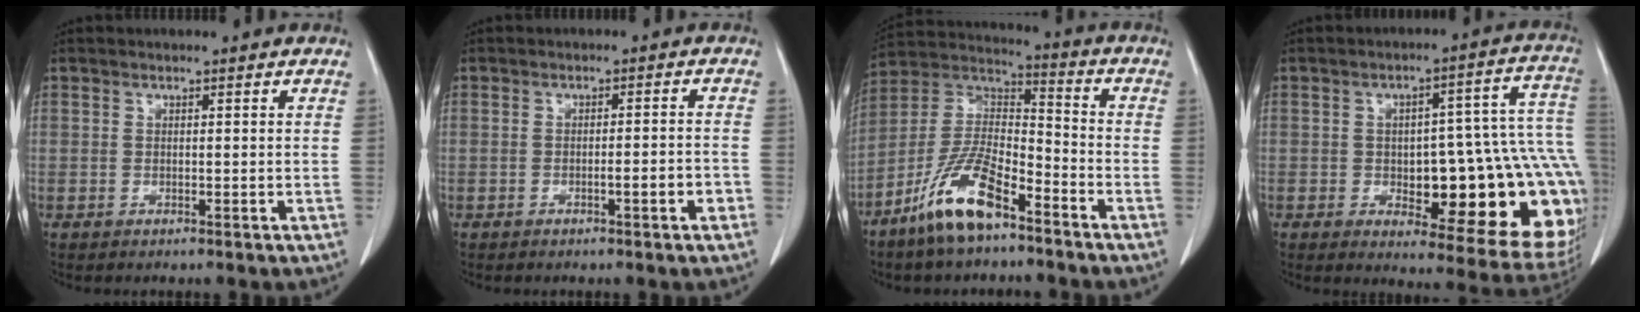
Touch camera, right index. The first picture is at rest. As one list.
[{"total": 3.0, "force": [-1.4, 0.3, 2.6], "torque": [-0.035, 0.003, -0.019]}, {"total": 13.3, "force": [-8.6, 3.6, 9.4], "torque": [-0.196, 0.001, -0.164]}, {"total": 23.3, "force": [-4.7, 6.5, 21.9], "torque": [-0.182, 0.034, -0.038]}]